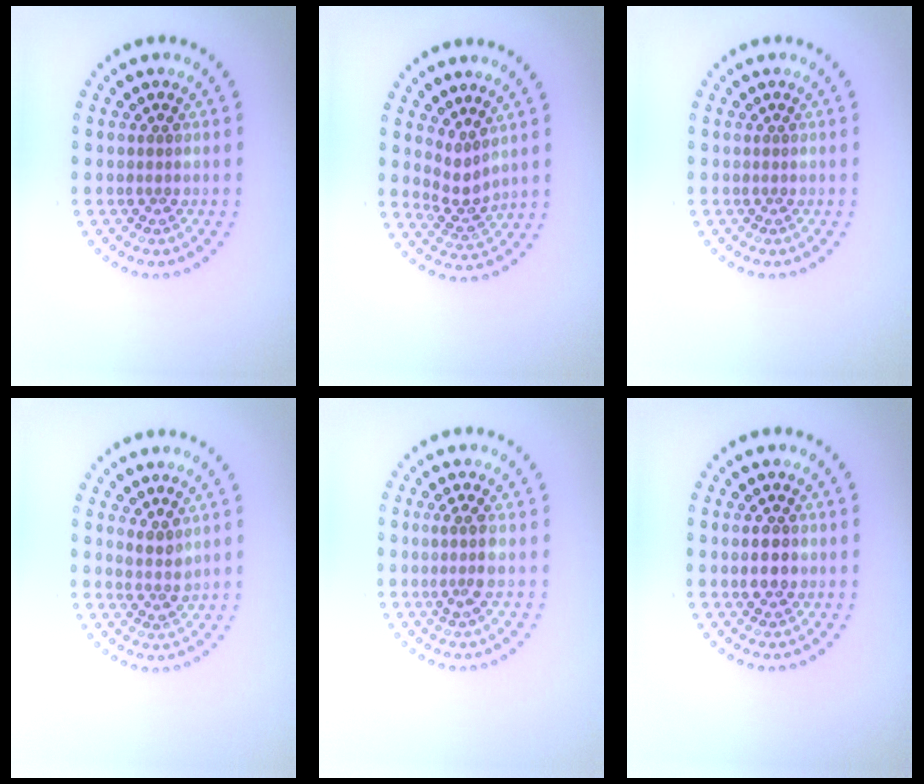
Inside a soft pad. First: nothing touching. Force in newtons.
{"total": 2.2, "press": 1.4, "slide": 1.6}
{"total": 0.0}
{"total": 1.7, "press": 1.4, "slide": 0.8}
{"total": 2.0, "press": 1.6, "slide": 1.1}
{"total": 2.4, "press": 2.4, "slide": 0.1}